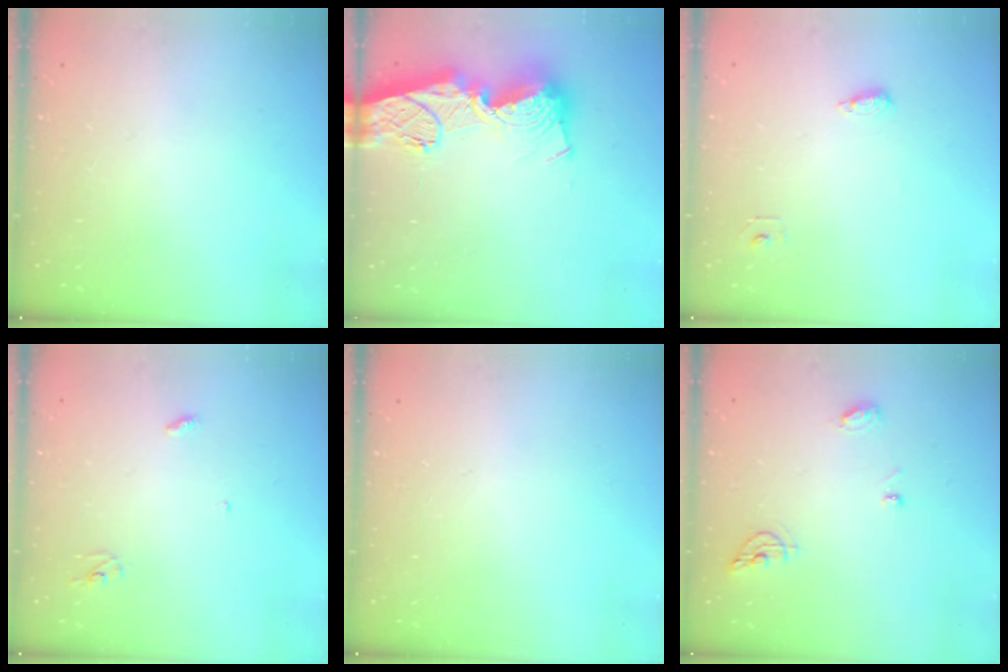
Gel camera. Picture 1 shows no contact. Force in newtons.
{"total": 19.6, "press": 19.5, "slide": 1.9}
{"total": 5.4, "press": 5.3, "slide": 1.2}
{"total": 2.8, "press": 2.8, "slide": 0.2}
{"total": 0.0}
{"total": 6.7, "press": 6.7, "slide": 0.3}